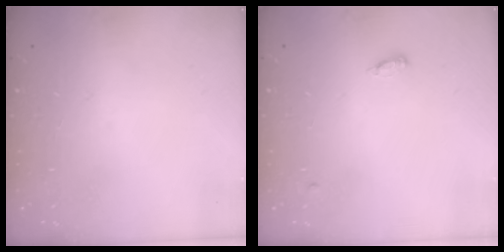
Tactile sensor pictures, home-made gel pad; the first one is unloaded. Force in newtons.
{"total": 4.0, "press": 3.9, "slide": 0.7}